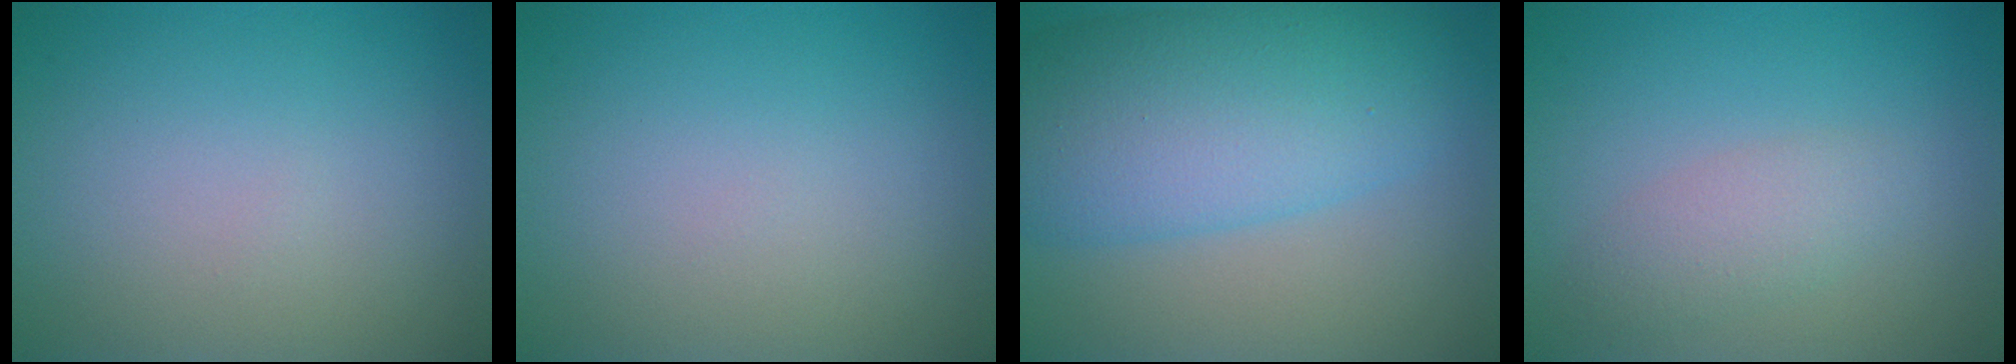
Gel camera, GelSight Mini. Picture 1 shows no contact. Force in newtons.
{"total": 0.0}
{"total": 9.7, "press": 9.7, "slide": 0.1}
{"total": 2.3, "press": 2.3, "slide": 0.1}